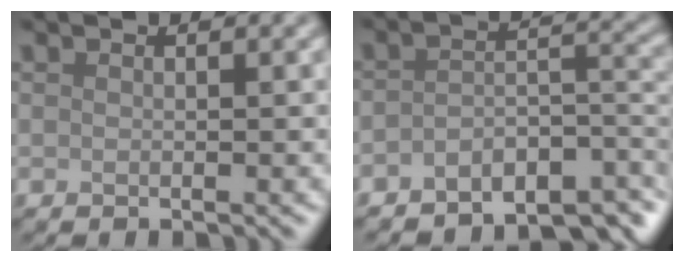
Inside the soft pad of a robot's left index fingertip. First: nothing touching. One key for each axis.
{"total": 5.9, "fx": -4.4, "fy": 2.3, "fz": 3.1, "tx": -0.034, "ty": -0.008, "tz": -0.075}